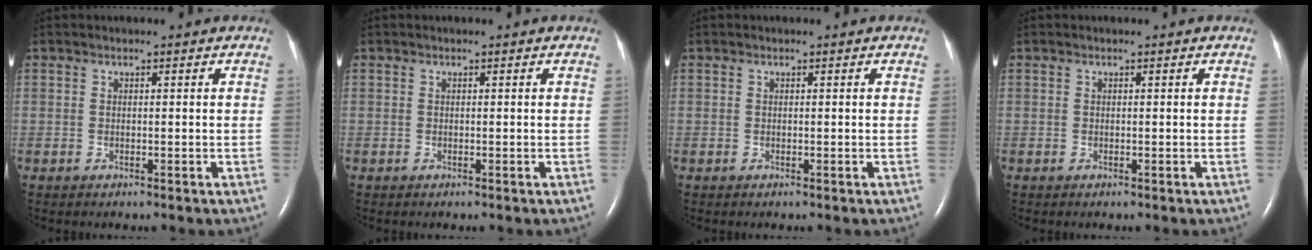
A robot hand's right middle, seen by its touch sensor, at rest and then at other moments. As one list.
[{"total": 0.0}, {"total": 0.0}, {"total": 0.0}]